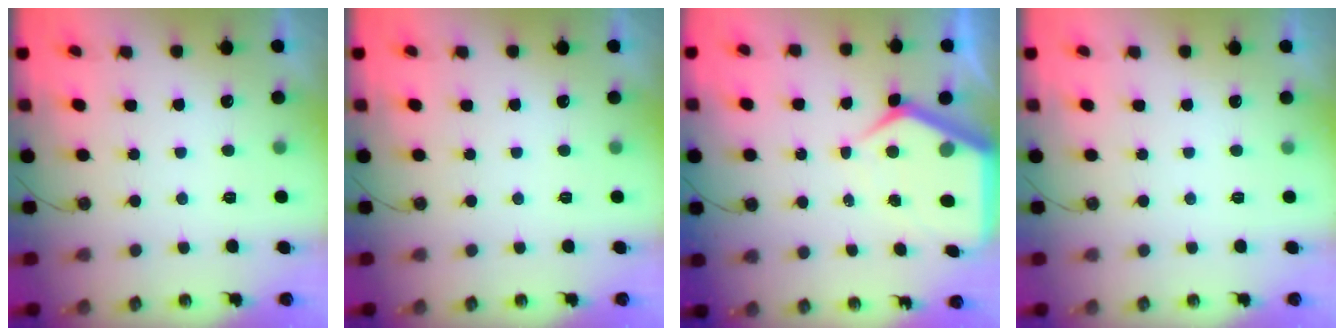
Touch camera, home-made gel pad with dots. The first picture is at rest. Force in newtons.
{"total": 0.0}
{"total": 8.4, "press": 8.3, "slide": 0.8}
{"total": 0.0}